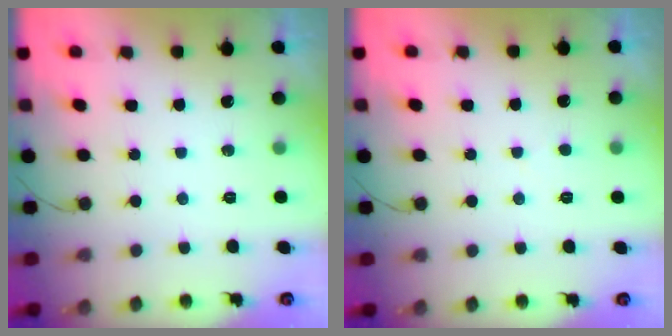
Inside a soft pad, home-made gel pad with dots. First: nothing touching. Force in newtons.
{"total": 2.0, "press": 2.0, "slide": 0.2}